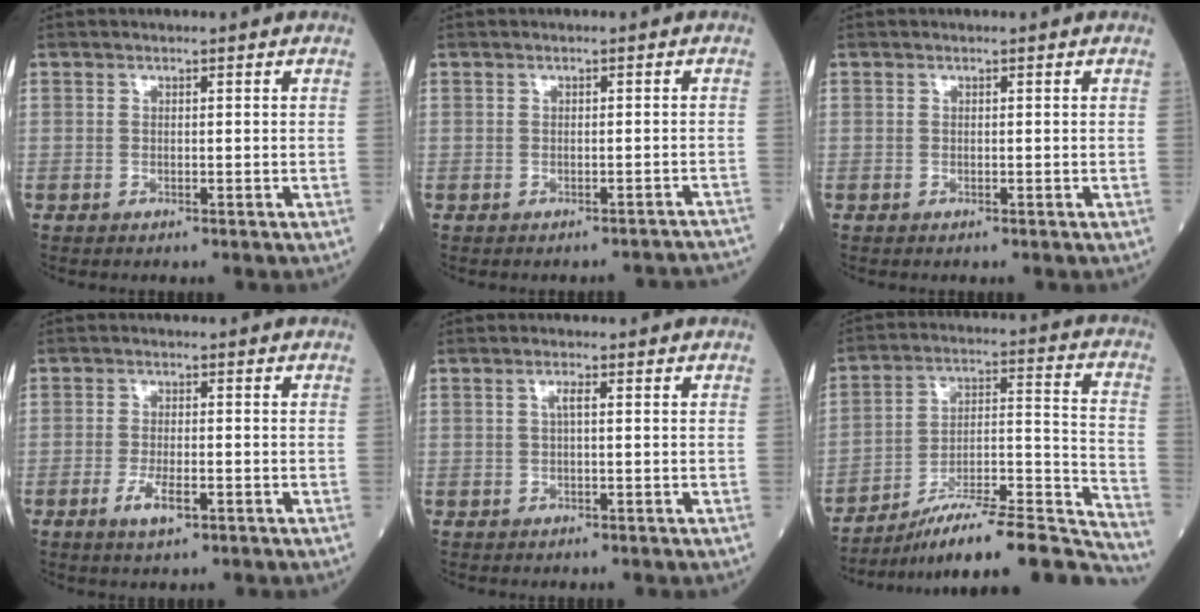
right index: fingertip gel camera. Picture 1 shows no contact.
{"total": 5.8, "force": [-5.7, 0.8, 0.6], "torque": [0.004, 0.006, -0.050]}
{"total": 0.0}
{"total": 3.8, "force": [-1.7, 1.0, 3.3], "torque": [-0.067, -0.003, -0.030]}
{"total": 1.4, "force": [0.3, 0.1, 1.4], "torque": [-0.027, 0.003, 0.004]}
{"total": 23.4, "force": [-20.8, 1.7, 10.6], "torque": [-0.112, 0.022, -0.319]}